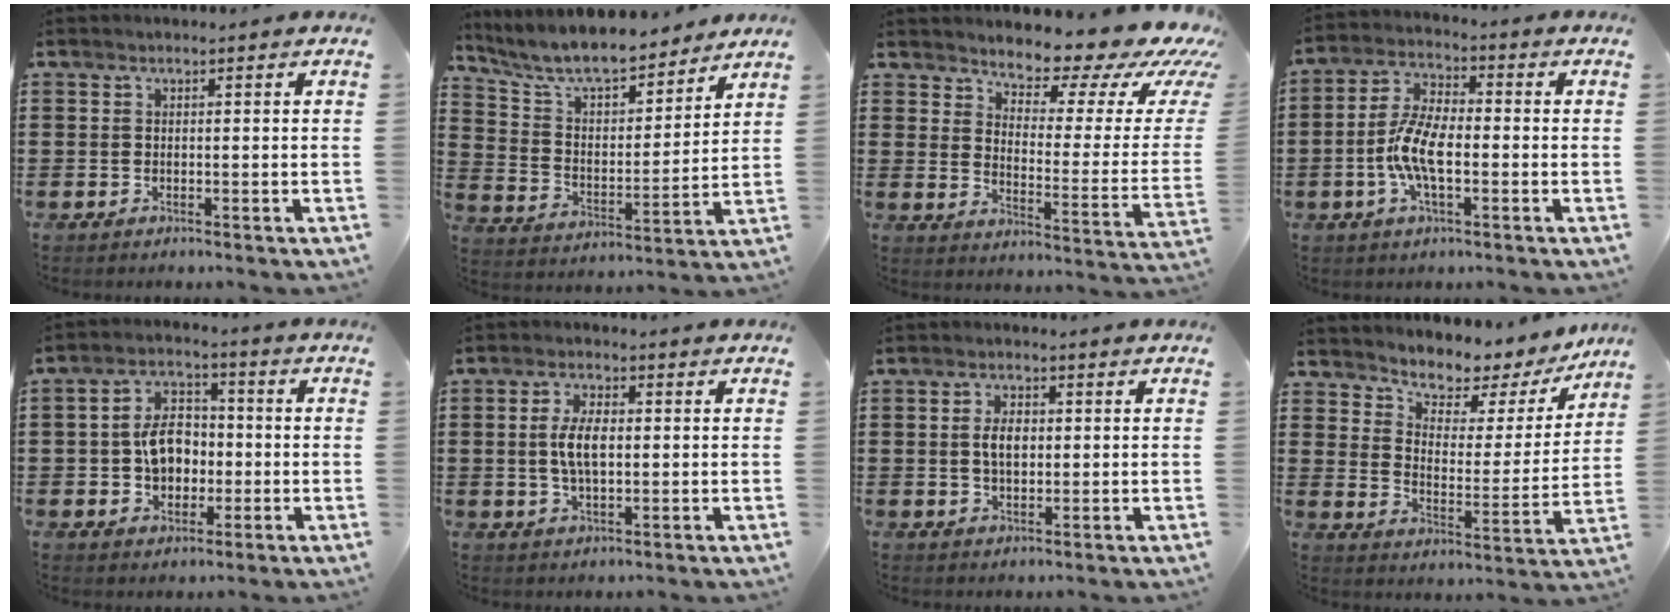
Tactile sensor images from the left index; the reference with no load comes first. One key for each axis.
{"total": 8.4, "fx": 7.6, "fy": 1.3, "fz": 3.3, "tx": -0.095, "ty": -0.044, "tz": 0.133}
{"total": 7.6, "fx": 6.7, "fy": 2.5, "fz": 2.5, "tx": -0.045, "ty": -0.062, "tz": 0.109}
{"total": 7.8, "fx": -1.8, "fy": 3.2, "fz": 6.9, "tx": -0.165, "ty": -0.009, "tz": -0.041}
{"total": 7.4, "fx": -0.5, "fy": 5.4, "fz": 5.1, "tx": -0.109, "ty": 0.011, "tz": -0.015}
{"total": 5.6, "fx": 0.3, "fy": 2.5, "fz": 5.1, "tx": -0.112, "ty": 0.004, "tz": -0.001}
{"total": 3.6, "fx": 0.4, "fy": 2.0, "fz": 2.9, "tx": -0.053, "ty": 0.006, "tz": 0.005}
{"total": 5.1, "fx": 4.7, "fy": 1.7, "fz": 0.4, "tx": -0.027, "ty": -0.048, "tz": 0.073}